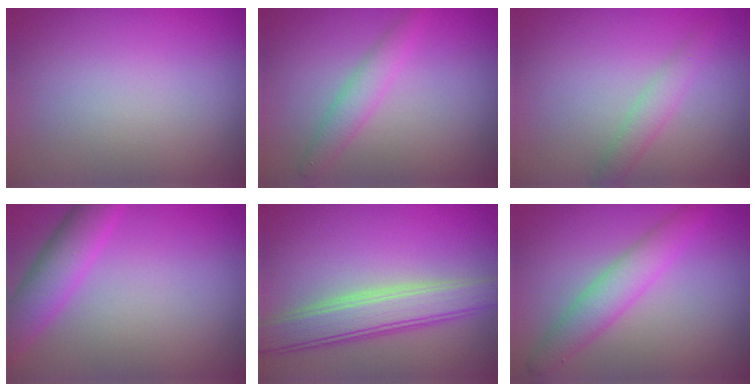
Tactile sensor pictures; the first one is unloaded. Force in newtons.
{"total": 2.1, "press": 2.1, "slide": 0.0}
{"total": 1.9, "press": 1.9, "slide": 0.0}
{"total": 4.2, "press": 4.2, "slide": 0.1}
{"total": 4.9, "press": 4.9, "slide": 0.1}
{"total": 2.6, "press": 2.6, "slide": 0.0}